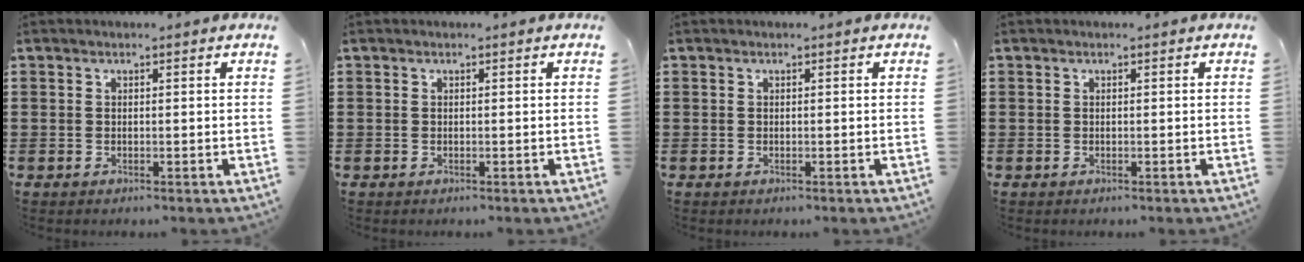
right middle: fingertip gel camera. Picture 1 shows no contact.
{"total": 0.0}
{"total": 0.0}
{"total": 0.0}